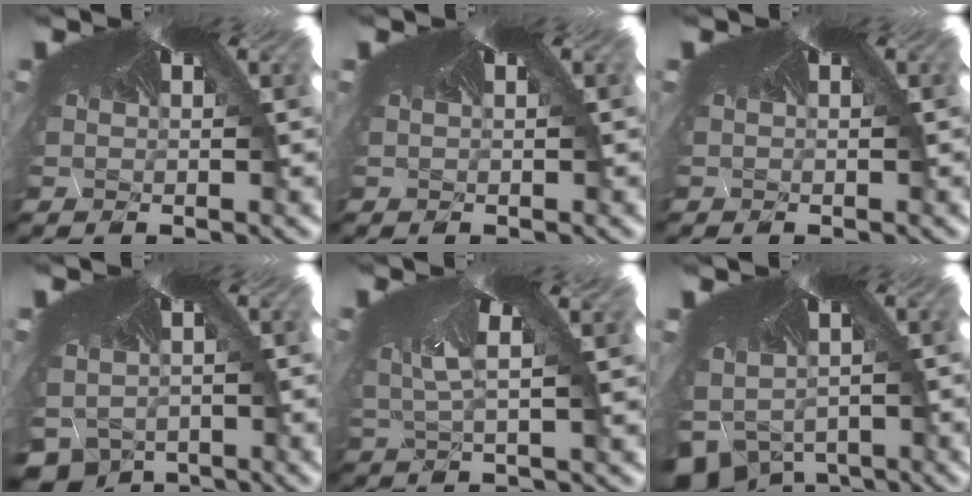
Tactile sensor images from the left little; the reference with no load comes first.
{"total": 0.0}
{"total": 0.0}
{"total": 5.3, "force": [-5.1, 1.5, 0.2], "torque": [-0.002, -0.059, -0.047]}
{"total": 2.5, "force": [-2.2, -1.1, -0.1], "torque": [-0.024, -0.031, -0.011]}
{"total": 6.8, "force": [-6.8, 0.8, -0.8], "torque": [-0.007, -0.094, -0.068]}